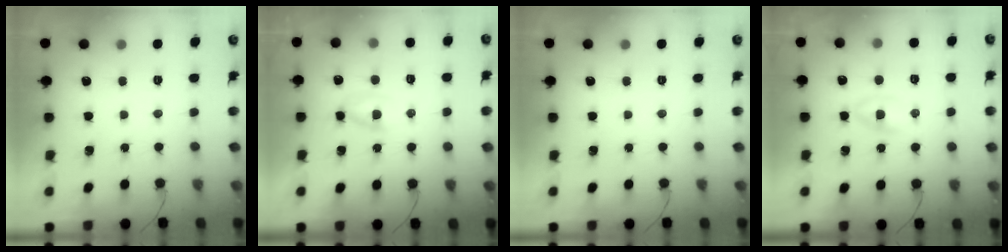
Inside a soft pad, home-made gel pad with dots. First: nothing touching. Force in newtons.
{"total": 2.2, "press": 2.0, "slide": 1.1}
{"total": 0.0}
{"total": 1.9, "press": 1.6, "slide": 1.0}